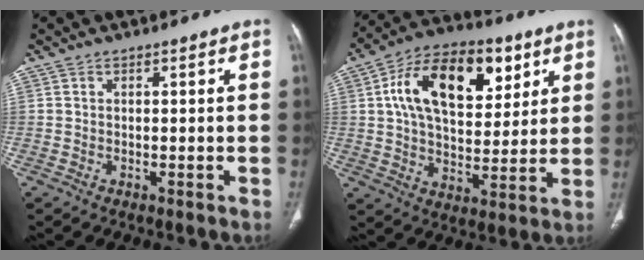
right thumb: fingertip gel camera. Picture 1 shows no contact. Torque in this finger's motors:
{"motor_torque": [0.37, 0.91, 0.74, -0.52, 0.15]}